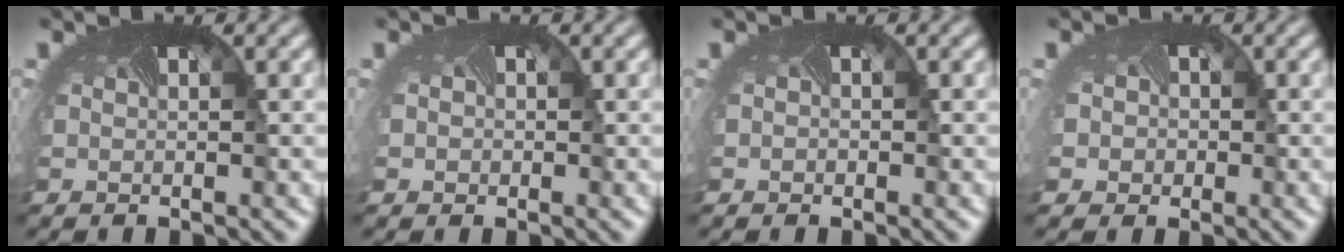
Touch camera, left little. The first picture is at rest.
{"total": 0.8, "force": [0.0, 0.8, -0.1], "torque": [-0.001, -0.005, 0.000]}
{"total": 0.5, "force": [-0.2, -0.1, -0.5], "torque": [0.002, -0.004, -0.005]}
{"total": 2.8, "force": [-0.2, 2.6, 1.1], "torque": [-0.012, -0.002, -0.015]}